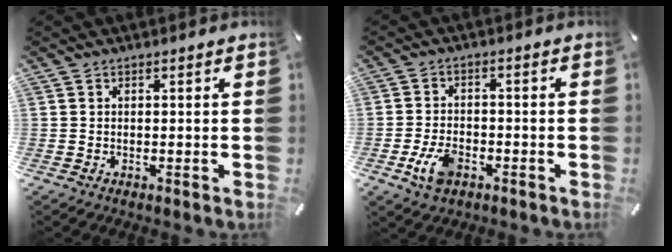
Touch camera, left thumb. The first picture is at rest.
{"total": 6.5, "force": [-2.9, 4.0, 4.2], "torque": [-0.097, 0.009, -0.056]}